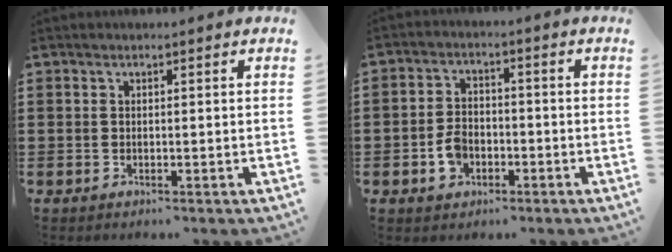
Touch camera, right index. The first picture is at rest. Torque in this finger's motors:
{"motor_torque": [1.20, 0.93, 0.13, 0.07]}